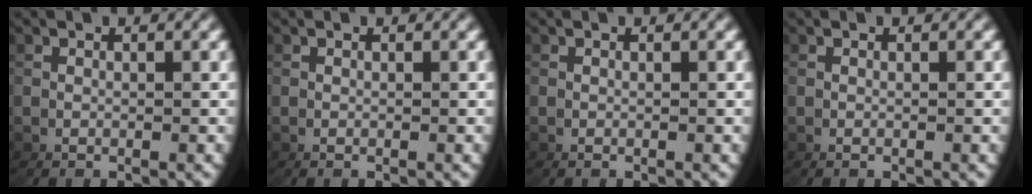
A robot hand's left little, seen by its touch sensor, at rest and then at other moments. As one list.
[{"total": 0.0}, {"total": 0.0}, {"total": 0.0}]